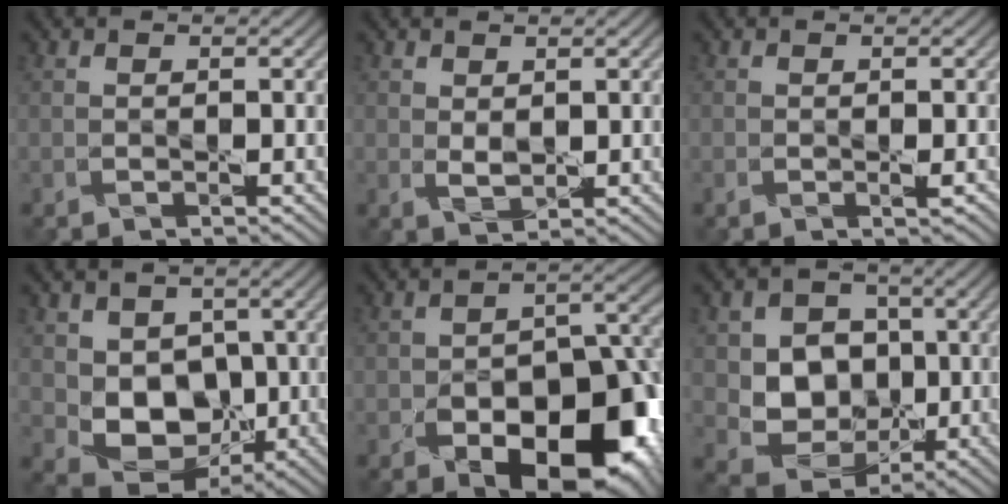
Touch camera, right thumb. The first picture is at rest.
{"total": 1.9, "force": [0.8, 1.2, 1.3], "torque": [-0.030, -0.006, 0.019]}
{"total": 1.0, "force": [-0.3, 0.4, 0.9], "torque": [-0.017, -0.007, -0.004]}
{"total": 7.7, "force": [0.2, 6.1, 4.8], "torque": [-0.104, -0.023, 0.006]}
{"total": 15.9, "force": [-7.7, 9.0, 10.5], "torque": [-0.136, -0.018, -0.112]}
{"total": 8.4, "force": [0.1, 7.2, 4.2], "torque": [-0.091, -0.013, -0.012]}